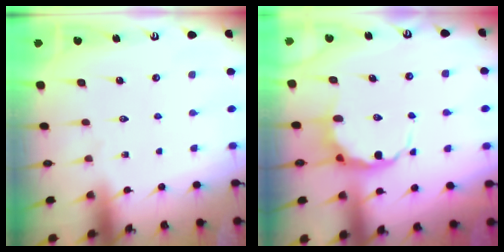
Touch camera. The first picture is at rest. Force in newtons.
{"total": 6.3, "press": 6.2, "slide": 1.4}